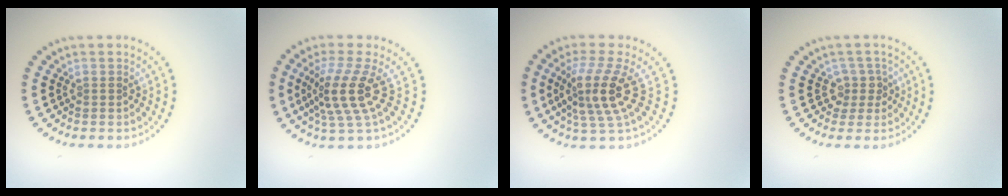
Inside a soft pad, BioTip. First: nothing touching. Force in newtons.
{"total": 4.3, "press": 3.1, "slide": 3.0}
{"total": 4.4, "press": 3.3, "slide": 3.0}
{"total": 2.0, "press": 1.5, "slide": 1.3}